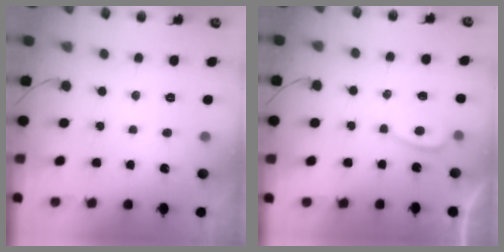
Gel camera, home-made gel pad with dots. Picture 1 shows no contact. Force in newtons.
{"total": 2.7, "press": 2.7, "slide": 0.6}